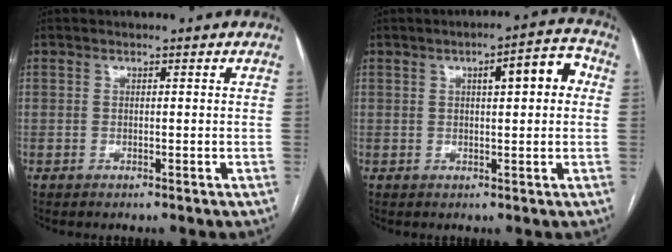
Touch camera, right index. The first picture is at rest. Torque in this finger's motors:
{"motor_torque": [0.52, 0.04, 0.17, 0.05]}